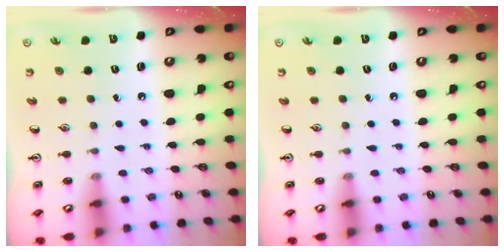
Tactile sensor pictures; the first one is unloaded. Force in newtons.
{"total": 0.0}